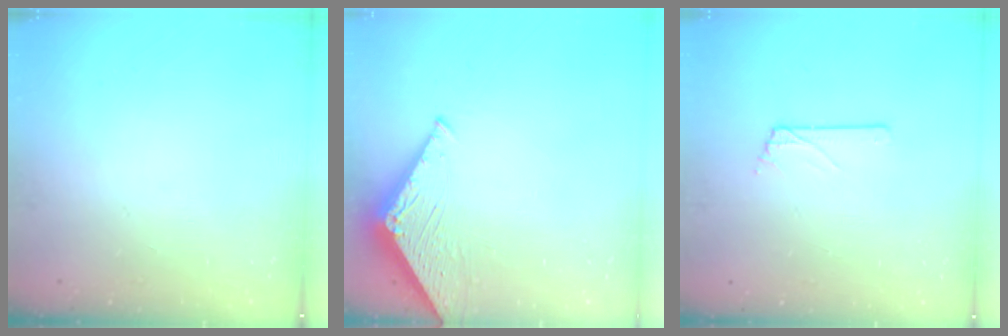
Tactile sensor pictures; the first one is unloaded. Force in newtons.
{"total": 4.4, "press": 4.4, "slide": 0.3}
{"total": 0.0}